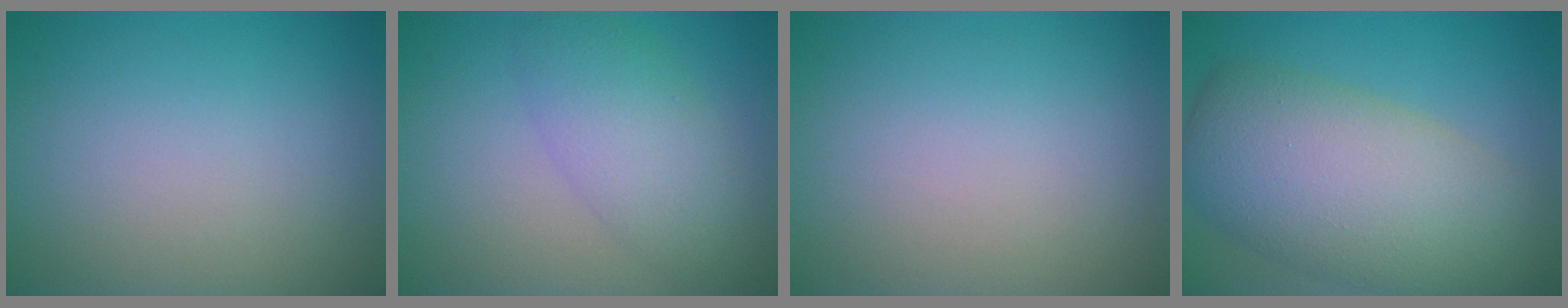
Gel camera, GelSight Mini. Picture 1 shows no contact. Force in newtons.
{"total": 4.7, "press": 4.7, "slide": 0.1}
{"total": 0.0}
{"total": 11.0, "press": 10.9, "slide": 0.6}